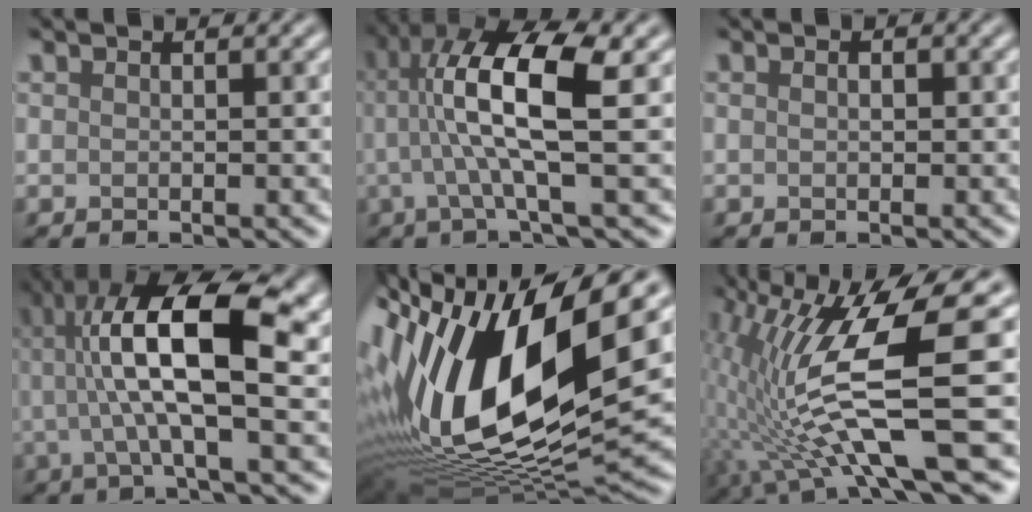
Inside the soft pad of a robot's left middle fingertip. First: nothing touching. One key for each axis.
{"total": 7.0, "fx": -0.3, "fy": 0.3, "fz": 7.0, "tx": -0.151, "ty": -0.014, "tz": 0.036}
{"total": 1.1, "fx": -0.5, "fy": -0.7, "fz": -0.6, "tx": 0.000, "ty": -0.013, "tz": 0.008}
{"total": 10.0, "fx": 1.1, "fy": 1.7, "fz": 9.8, "tx": -0.204, "ty": -0.011, "tz": 0.062}
{"total": 15.3, "fx": 1.4, "fy": 5.8, "fz": 14.1, "tx": -0.300, "ty": -0.020, "tz": 0.060}
{"total": 9.4, "fx": -1.5, "fy": 0.9, "fz": 9.2, "tx": -0.211, "ty": -0.031, "tz": 0.015}